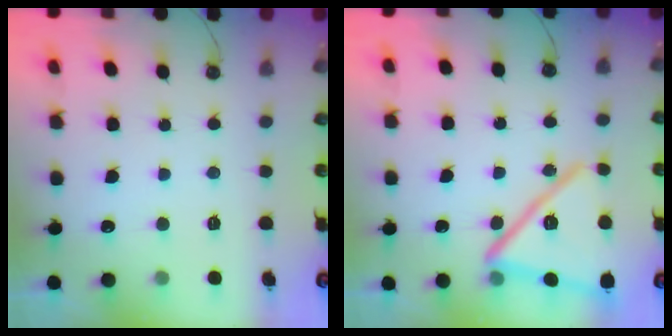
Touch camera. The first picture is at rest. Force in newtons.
{"total": 19.0, "press": 18.9, "slide": 1.5}